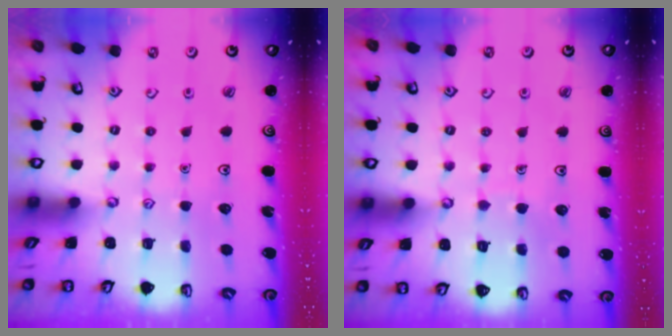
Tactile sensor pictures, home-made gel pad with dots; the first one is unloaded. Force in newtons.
{"total": 2.9, "press": 2.9, "slide": 0.2}